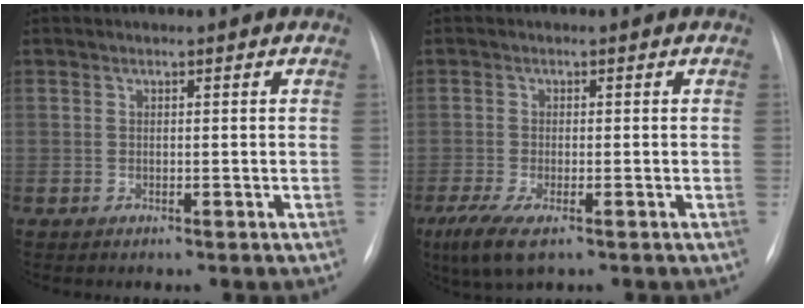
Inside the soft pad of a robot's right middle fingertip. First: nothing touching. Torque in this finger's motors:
{"motor_torque": [0.98, -0.76, 0.29, 0.10]}